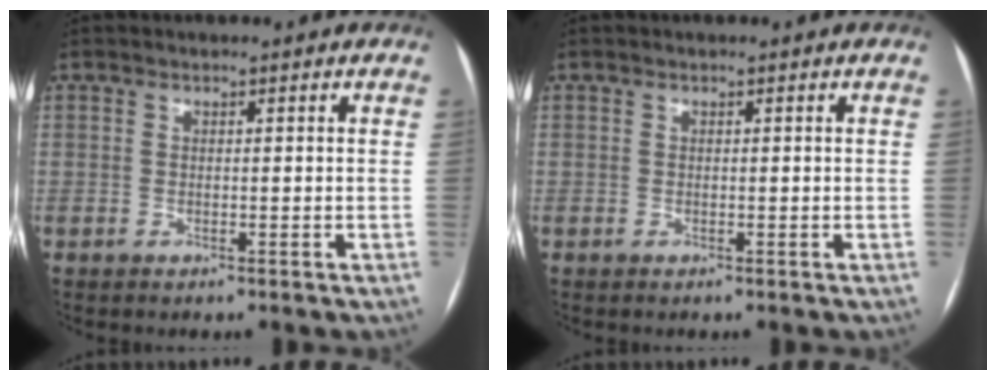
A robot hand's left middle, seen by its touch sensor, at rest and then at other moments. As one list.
[{"total": 0.0}]